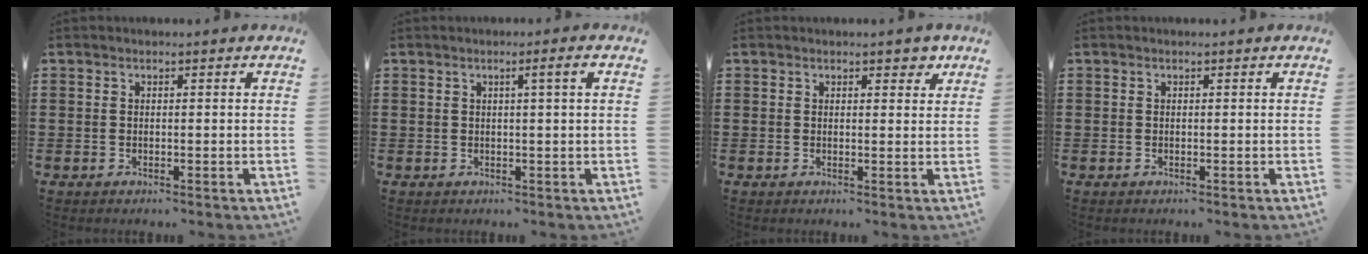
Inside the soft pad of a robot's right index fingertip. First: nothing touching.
{"total": 2.3, "force": [0.7, -0.3, 2.1], "torque": [-0.038, -0.001, 0.008]}
{"total": 2.2, "force": [1.6, 1.0, 1.1], "torque": [-0.001, -0.001, 0.023]}
{"total": 0.0}